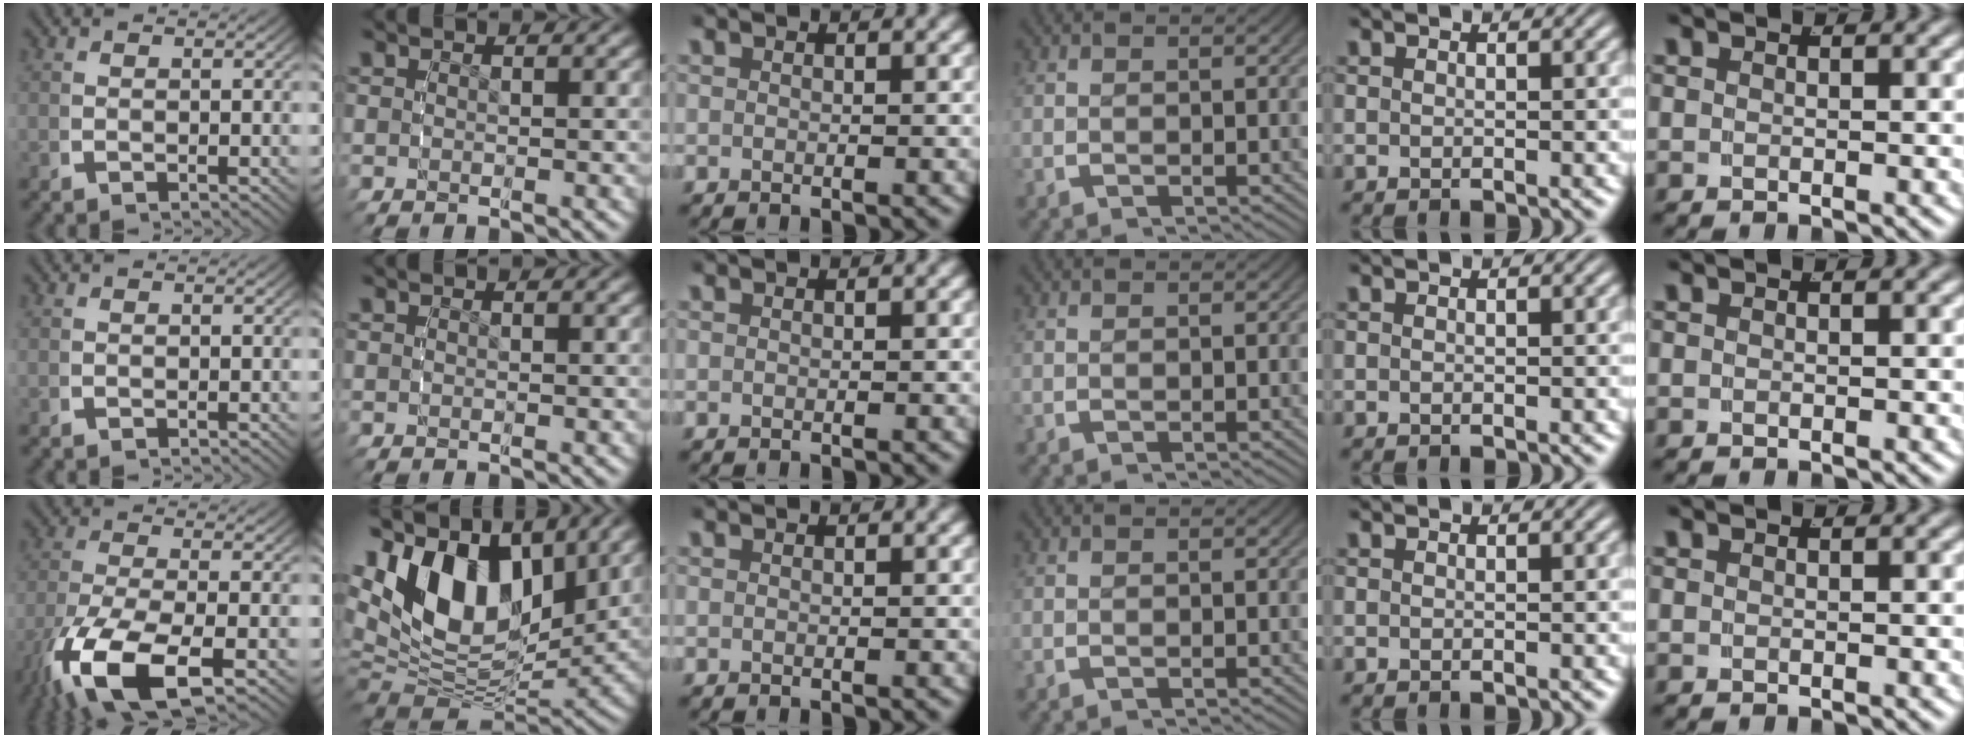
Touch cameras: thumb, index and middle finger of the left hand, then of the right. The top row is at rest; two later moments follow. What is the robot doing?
{"motion": "grasp_and_lifting", "object": "bowl"}